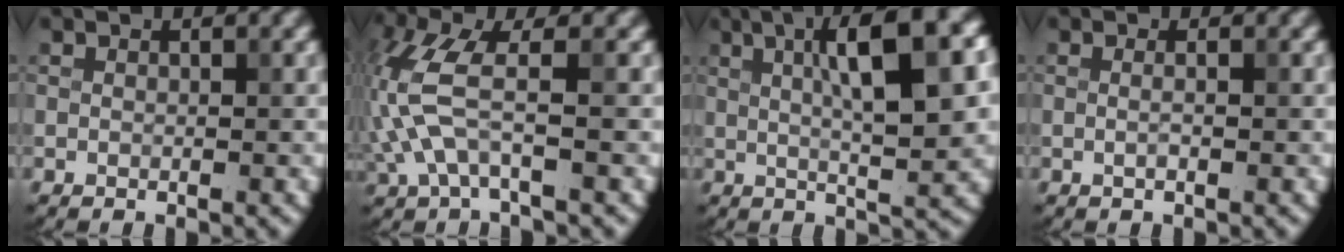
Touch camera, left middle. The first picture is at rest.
{"total": 4.9, "force": [-0.4, 1.5, 4.6], "torque": [-0.123, 0.007, -0.011]}
{"total": 10.4, "force": [2.8, 2.4, 9.7], "torque": [-0.132, 0.014, 0.043]}
{"total": 1.2, "force": [0.2, 0.4, 1.1], "torque": [-0.013, -0.014, -0.009]}